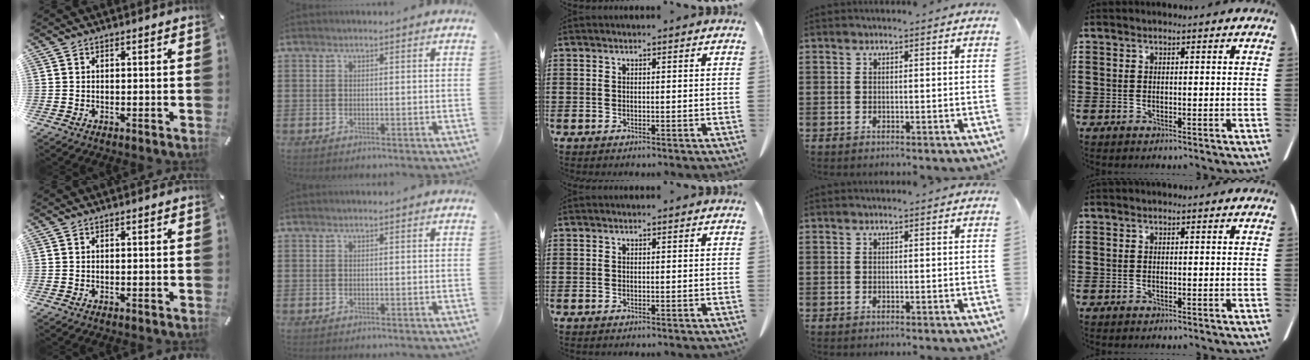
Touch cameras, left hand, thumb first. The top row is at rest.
{}